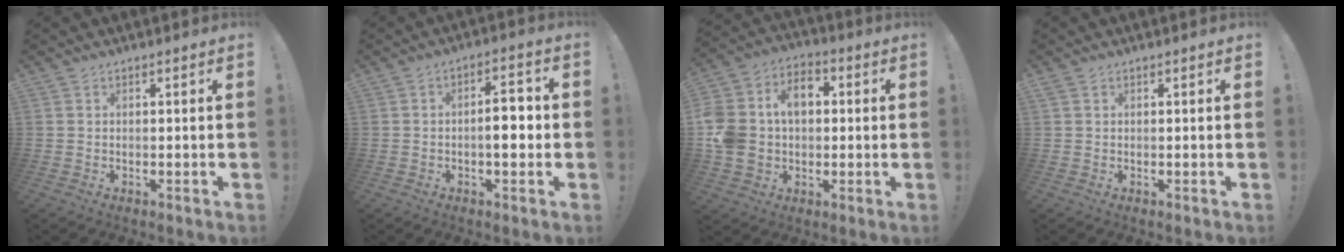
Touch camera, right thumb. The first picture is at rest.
{"total": 7.9, "force": [-1.1, 3.2, 7.2], "torque": [-0.097, 0.010, -0.024]}
{"total": 15.4, "force": [2.0, 12.2, 9.1], "torque": [-0.162, 0.008, 0.041]}
{"total": 0.7, "force": [0.4, 0.5, 0.2], "torque": [-0.006, 0.004, 0.007]}